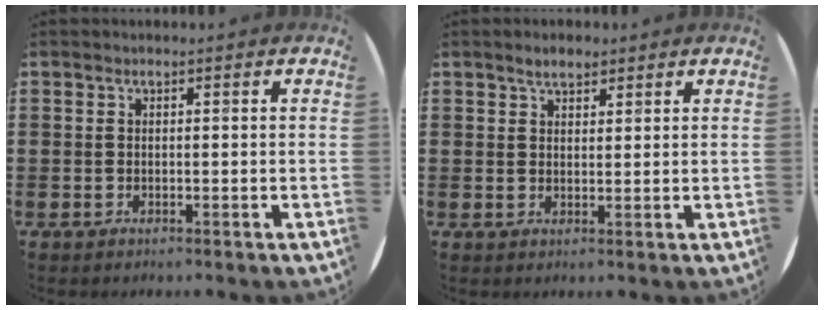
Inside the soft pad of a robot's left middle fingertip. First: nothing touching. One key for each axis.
{"total": 2.4, "fx": 2.0, "fy": 1.0, "fz": 0.8, "tx": -0.010, "ty": 0.001, "tz": 0.037}